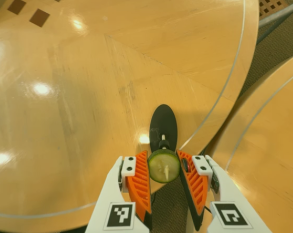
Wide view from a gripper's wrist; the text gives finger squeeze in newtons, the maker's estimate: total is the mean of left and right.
{"total": 7.6, "left": 7.7, "right": 7.5}